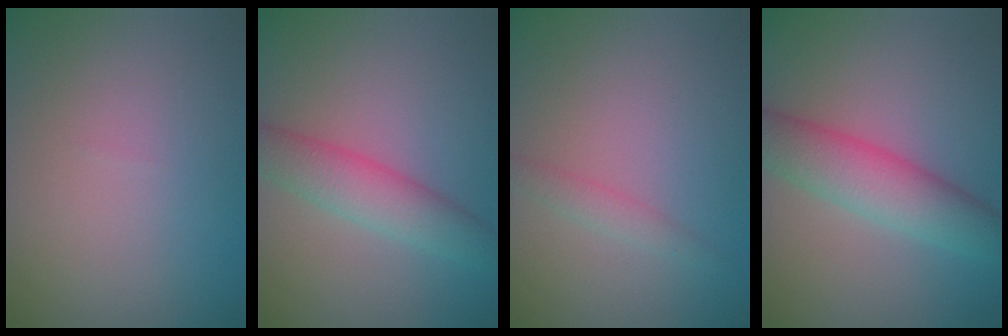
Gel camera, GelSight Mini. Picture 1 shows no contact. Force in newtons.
{"total": 4.4, "press": 4.4, "slide": 0.1}
{"total": 1.4, "press": 1.4, "slide": 0.0}
{"total": 5.8, "press": 5.8, "slide": 0.2}